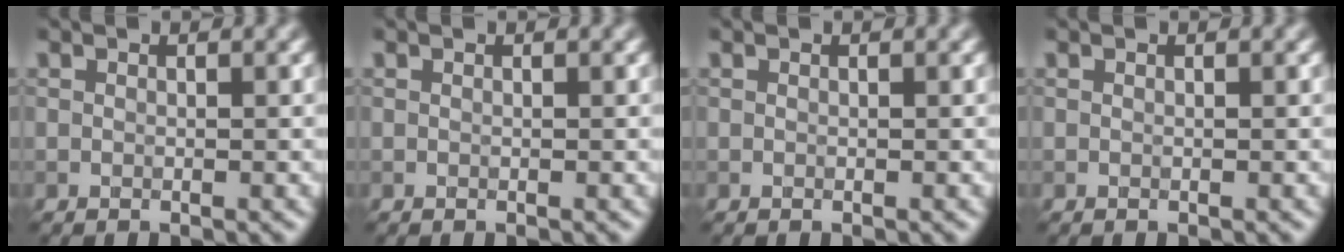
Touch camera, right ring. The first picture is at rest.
{"total": 0.0}
{"total": 0.0}
{"total": 0.0}